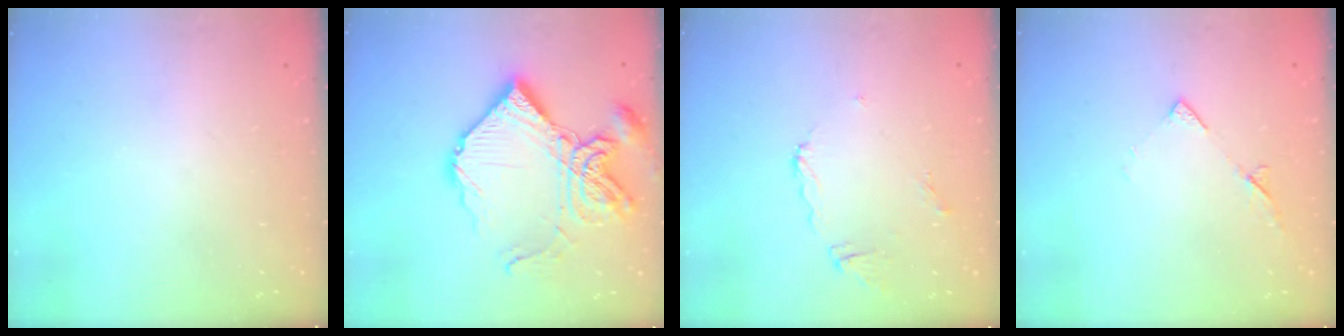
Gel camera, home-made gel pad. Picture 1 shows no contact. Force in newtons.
{"total": 20.0, "press": 19.9, "slide": 2.2}
{"total": 6.8, "press": 6.7, "slide": 0.5}
{"total": 6.2, "press": 6.2, "slide": 0.7}